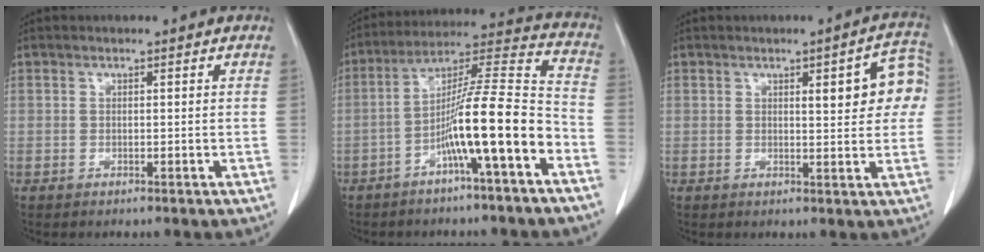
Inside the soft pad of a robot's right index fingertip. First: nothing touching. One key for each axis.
{"total": 14.2, "fx": -5.8, "fy": 0.0, "fz": 12.9, "tx": -0.216, "ty": 0.015, "tz": -0.103}
{"total": 7.8, "fx": 1.8, "fy": 2.1, "fz": 7.3, "tx": -0.084, "ty": 0.018, "tz": 0.017}